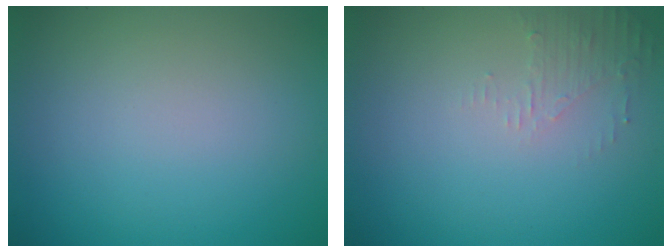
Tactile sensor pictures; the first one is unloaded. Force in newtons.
{"total": 1.6, "press": 1.5, "slide": 0.4}